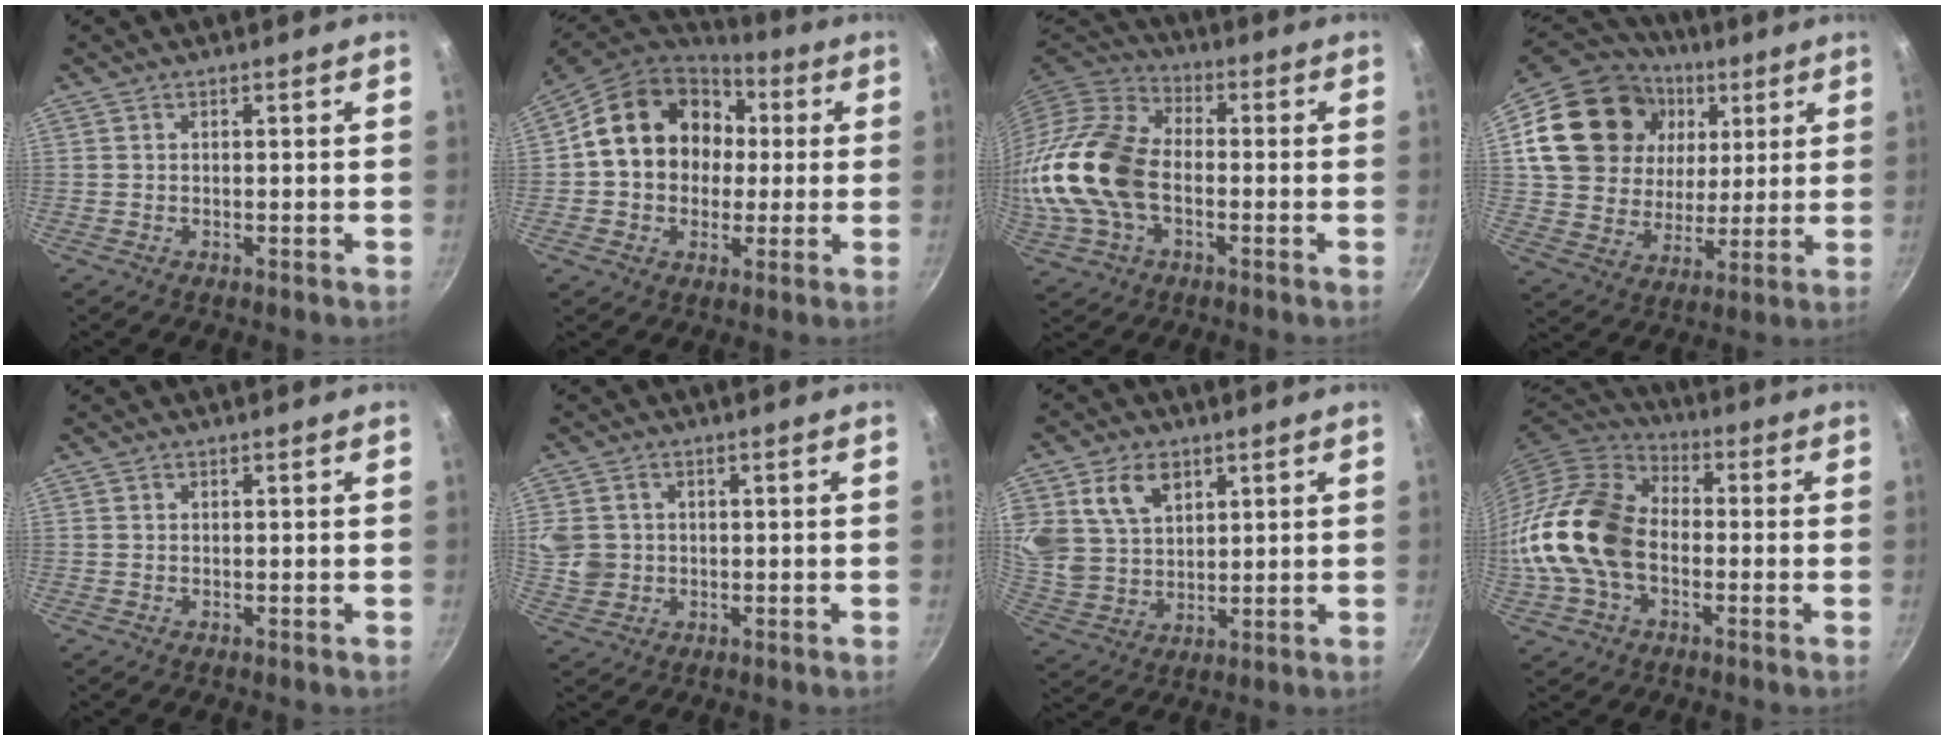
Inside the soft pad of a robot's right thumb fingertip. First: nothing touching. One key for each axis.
{"total": 18.5, "fx": 2.3, "fy": 15.3, "fz": 10.1, "tx": -0.147, "ty": 0.038, "tz": 0.030}
{"total": 18.7, "fx": -2.2, "fy": 12.3, "fz": 13.9, "tx": -0.272, "ty": 0.031, "tz": -0.051}
{"total": 24.7, "fx": 8.2, "fy": 19.2, "fz": 13.2, "tx": -0.226, "ty": 0.004, "tz": 0.149}
{"total": 0.0}
{"total": 6.5, "fx": 0.5, "fy": 5.7, "fz": 2.9, "tx": -0.042, "ty": -0.005, "tz": 0.013}
{"total": 12.0, "fx": 5.2, "fy": 8.6, "fz": 6.5, "tx": -0.111, "ty": -0.020, "tz": 0.108}
{"total": 17.8, "fx": -2.3, "fy": 12.6, "fz": 12.5, "tx": -0.224, "ty": 0.034, "tz": -0.056}